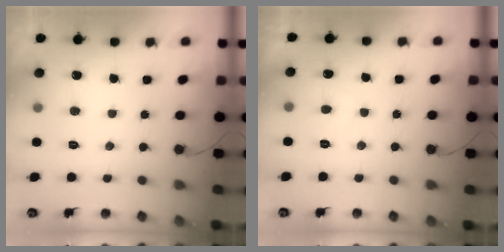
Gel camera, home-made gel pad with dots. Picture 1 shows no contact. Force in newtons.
{"total": 1.9, "press": 1.8, "slide": 0.5}